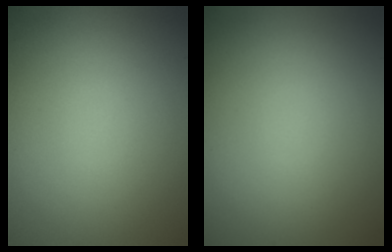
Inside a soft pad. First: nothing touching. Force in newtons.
{"total": 0.0}